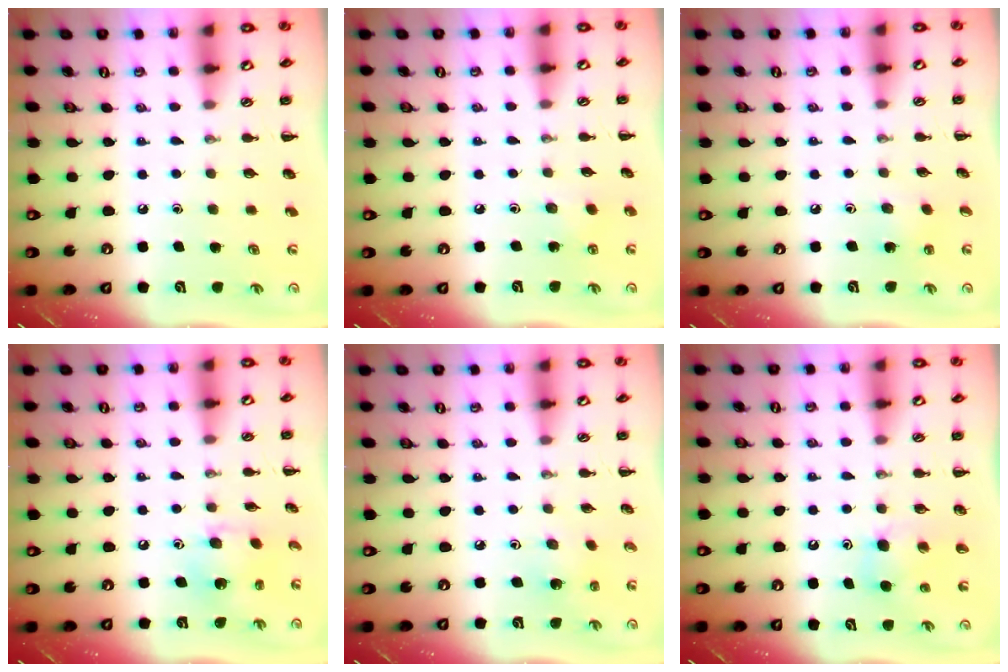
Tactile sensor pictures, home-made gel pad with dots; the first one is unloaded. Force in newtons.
{"total": 2.8, "press": 2.6, "slide": 0.9}
{"total": 5.5, "press": 5.2, "slide": 1.6}
{"total": 5.7, "press": 5.7, "slide": 0.8}
{"total": 2.4, "press": 2.2, "slide": 0.8}
{"total": 5.1, "press": 5.0, "slide": 1.1}